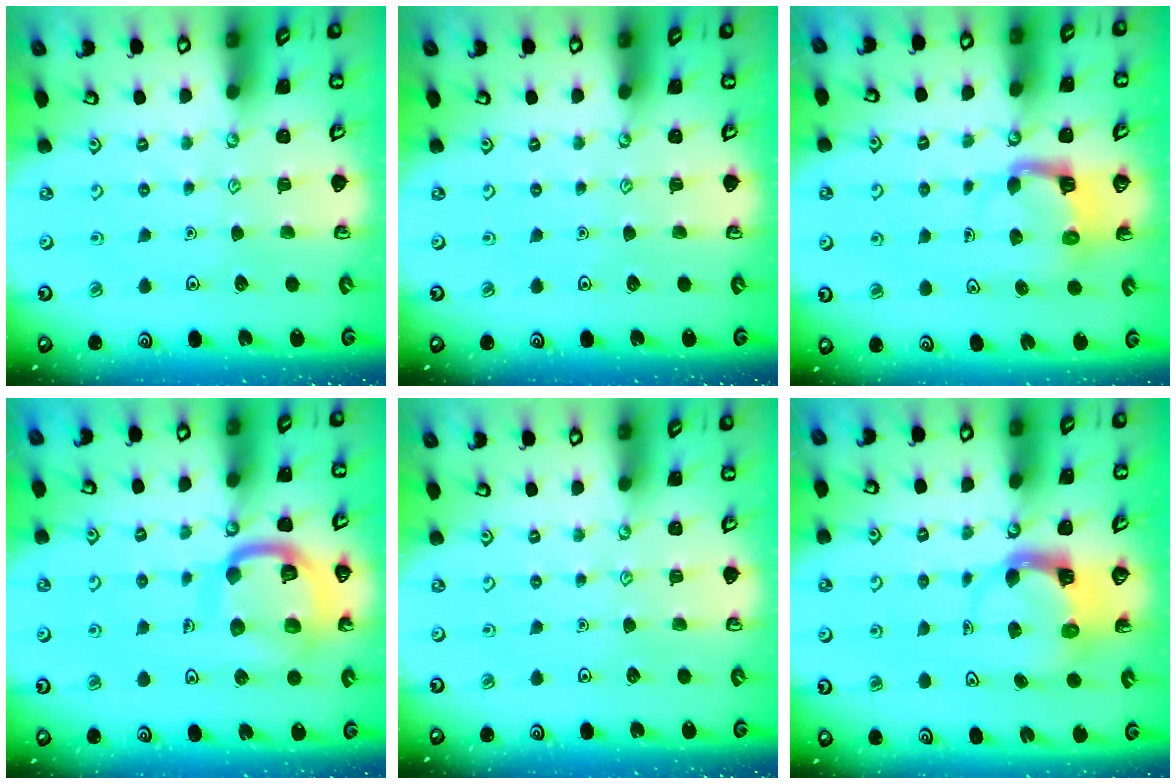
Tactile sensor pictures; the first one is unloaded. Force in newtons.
{"total": 0.0}
{"total": 4.6, "press": 4.5, "slide": 0.4}
{"total": 15.6, "press": 15.5, "slide": 1.6}
{"total": 0.0}
{"total": 3.9, "press": 3.9, "slide": 0.5}